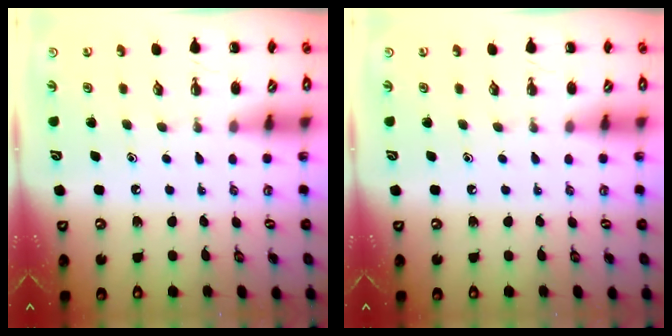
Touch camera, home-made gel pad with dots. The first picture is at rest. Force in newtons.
{"total": 0.0}